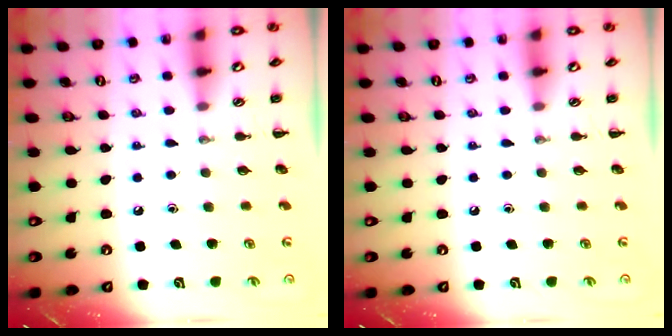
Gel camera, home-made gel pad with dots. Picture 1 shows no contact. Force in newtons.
{"total": 0.0}